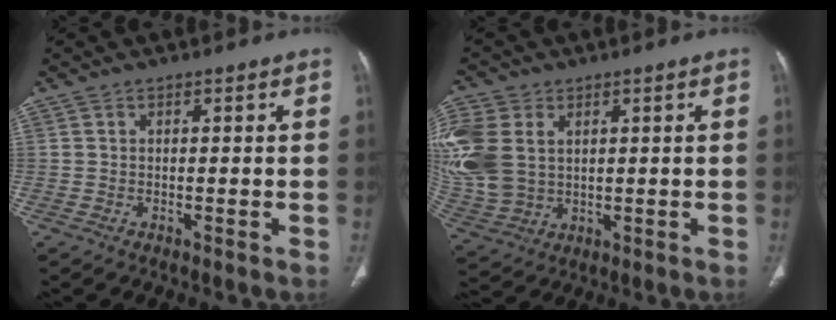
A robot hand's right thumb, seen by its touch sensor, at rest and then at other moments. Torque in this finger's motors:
{"motor_torque": [0.20, 0.26, 0.97, 0.89, 0.16]}